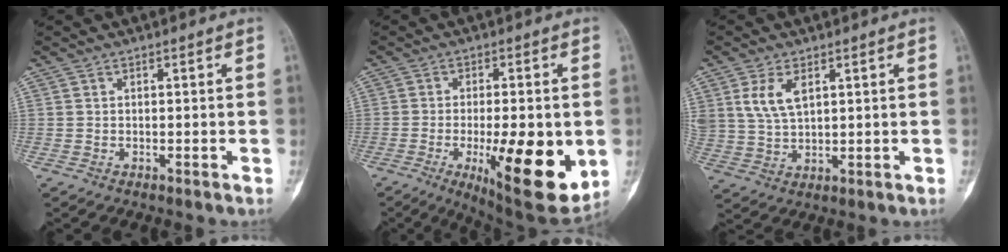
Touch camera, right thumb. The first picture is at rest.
{"total": 18.6, "force": [-4.1, 6.0, 17.1], "torque": [-0.223, -0.023, -0.040]}
{"total": 6.6, "force": [2.8, 3.5, 4.9], "torque": [-0.097, -0.007, 0.064]}